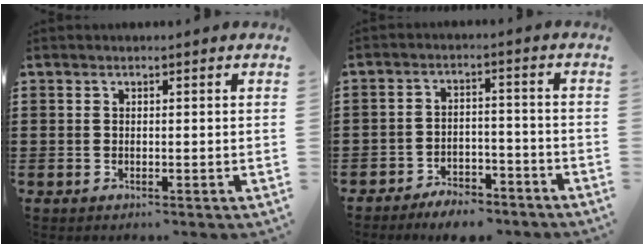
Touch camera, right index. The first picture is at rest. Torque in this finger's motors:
{"motor_torque": [0.40, 0.74, -0.03, -0.06]}